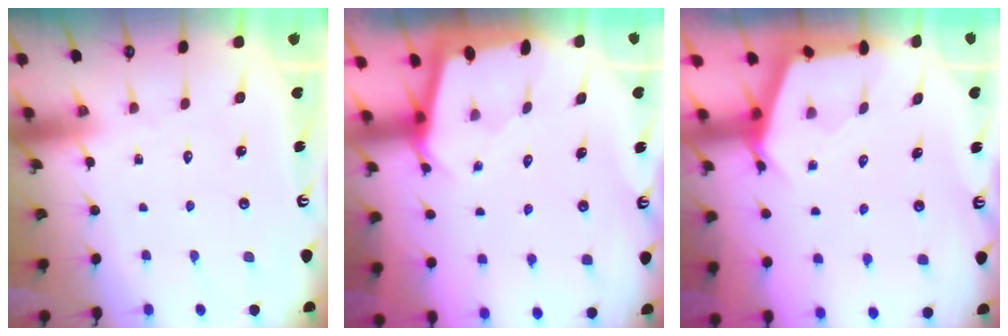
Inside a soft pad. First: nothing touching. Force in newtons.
{"total": 1.5, "press": 1.5, "slide": 0.2}
{"total": 2.8, "press": 2.7, "slide": 0.4}